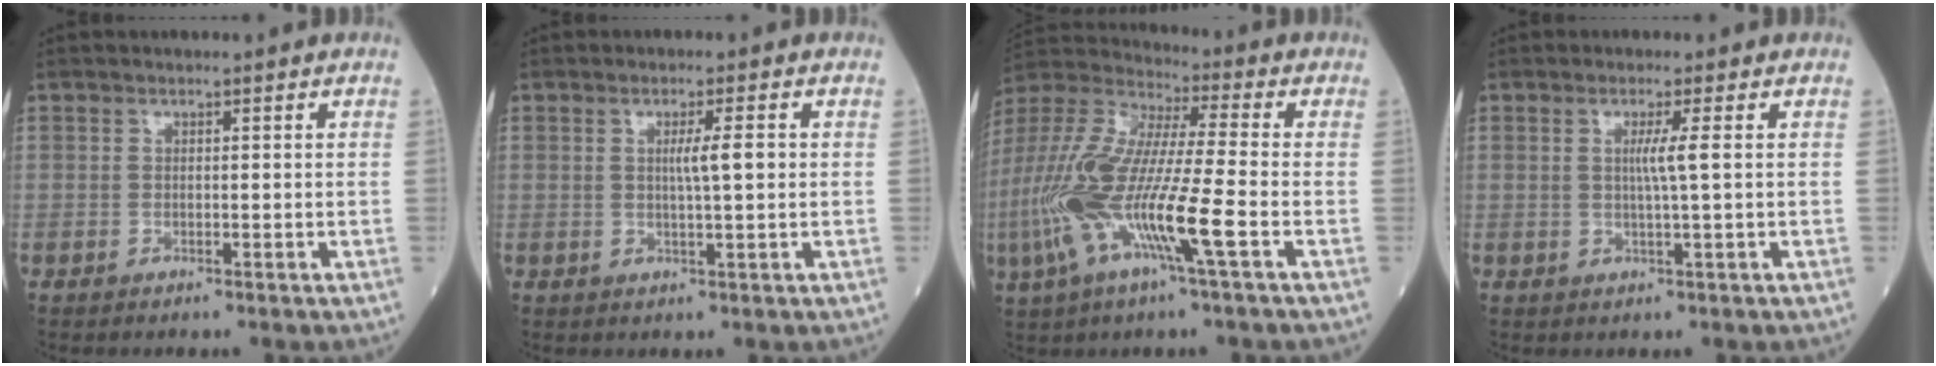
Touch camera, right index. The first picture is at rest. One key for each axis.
{"total": 3.3, "fx": 0.4, "fy": -0.1, "fz": 3.2, "tx": -0.057, "ty": -0.001, "tz": 0.005}
{"total": 18.5, "fx": -5.5, "fy": 1.5, "fz": 17.6, "tx": -0.385, "ty": -0.020, "tz": -0.110}
{"total": 2.7, "fx": 0.4, "fy": -0.8, "fz": 2.6, "tx": -0.049, "ty": -0.004, "tz": 0.006}